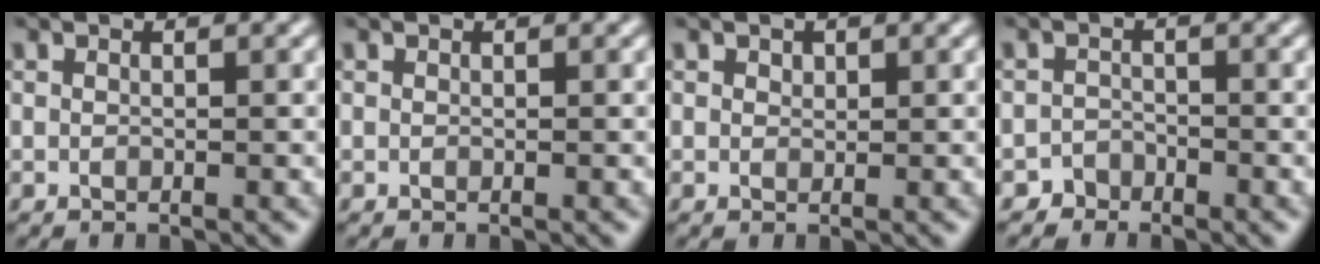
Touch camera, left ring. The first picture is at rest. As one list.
[{"total": 0.0}, {"total": 0.7, "force": [0.5, 0.5, 0.2], "torque": [-0.003, -0.002, 0.007]}, {"total": 1.4, "force": [-1.1, 0.7, -0.2], "torque": [0.012, 0.009, -0.021]}]